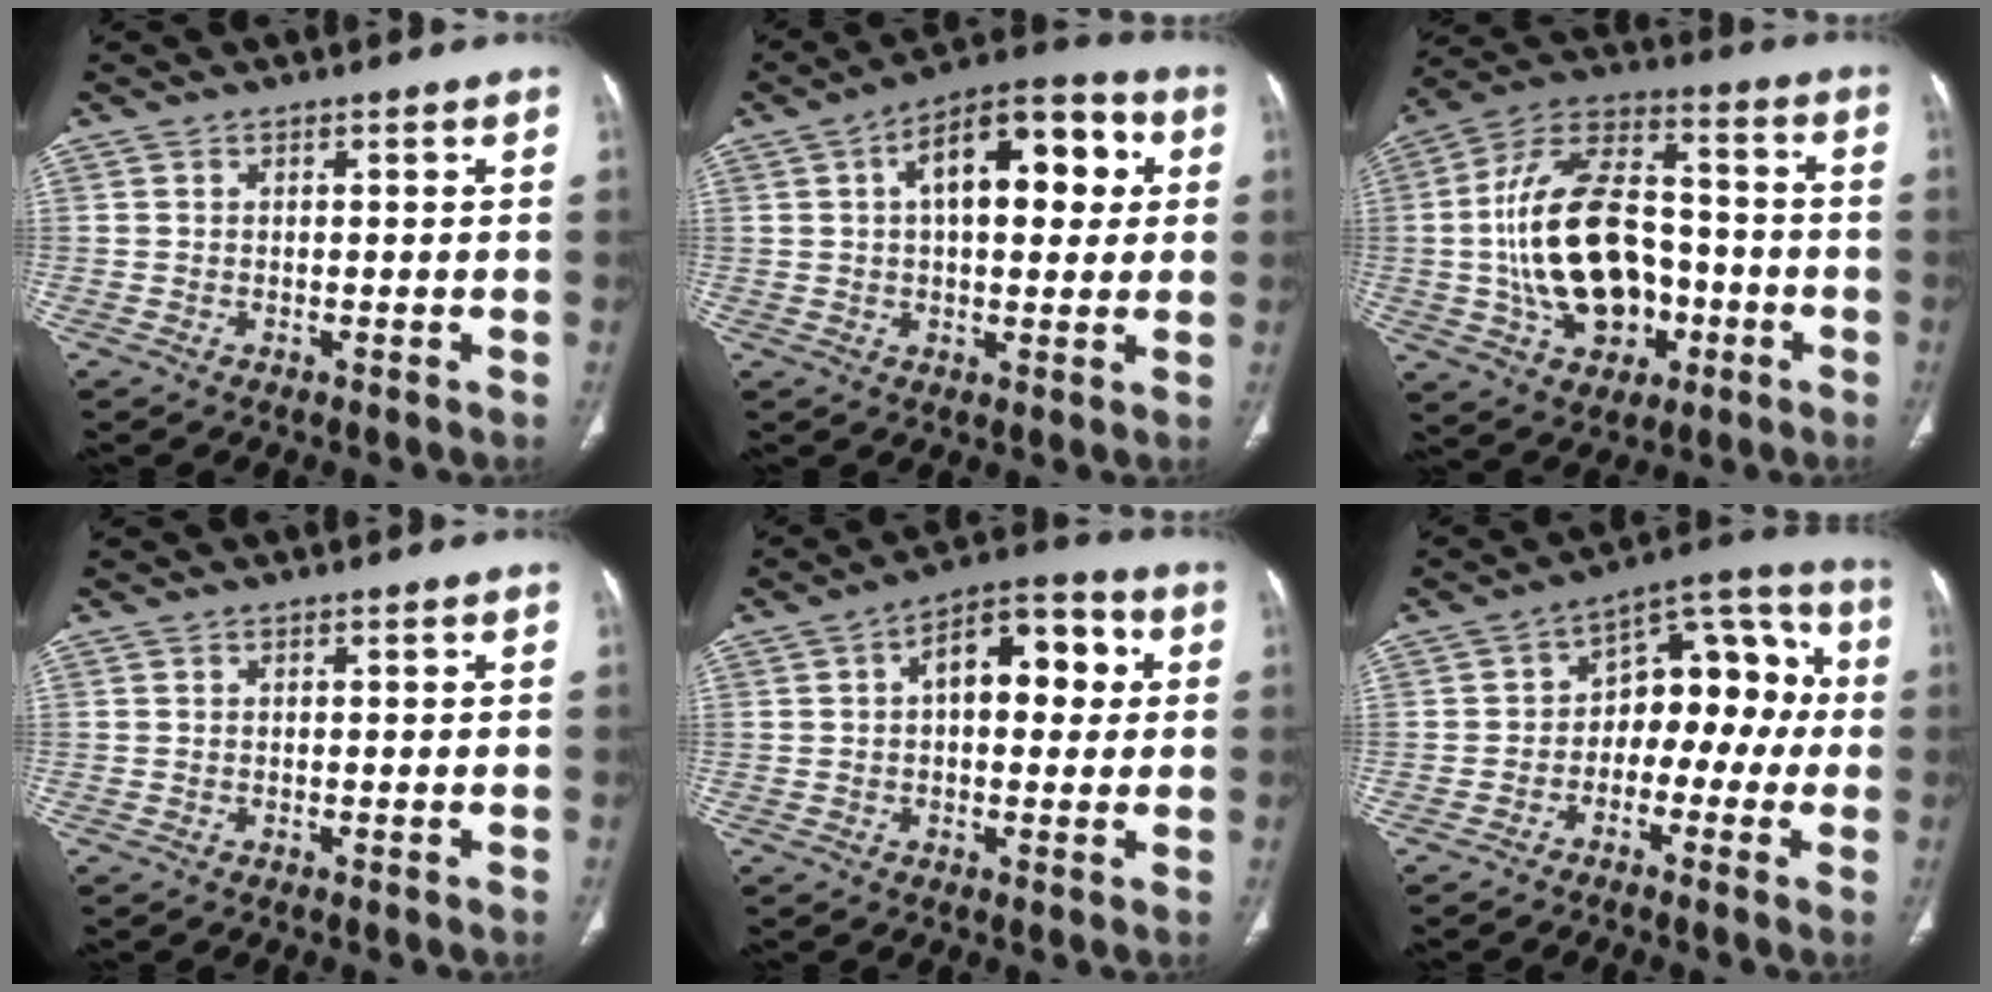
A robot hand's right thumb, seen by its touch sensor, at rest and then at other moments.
{"total": 16.5, "force": [4.0, 8.1, 13.7], "torque": [-0.169, 0.025, 0.052]}
{"total": 21.9, "force": [-3.5, 14.2, 16.3], "torque": [-0.268, 0.039, -0.051]}
{"total": 0.0}
{"total": 11.9, "force": [2.2, 6.5, 9.7], "torque": [-0.109, 0.026, 0.023]}
{"total": 13.4, "force": [-1.6, 8.6, 10.1], "torque": [-0.090, 0.056, -0.038]}